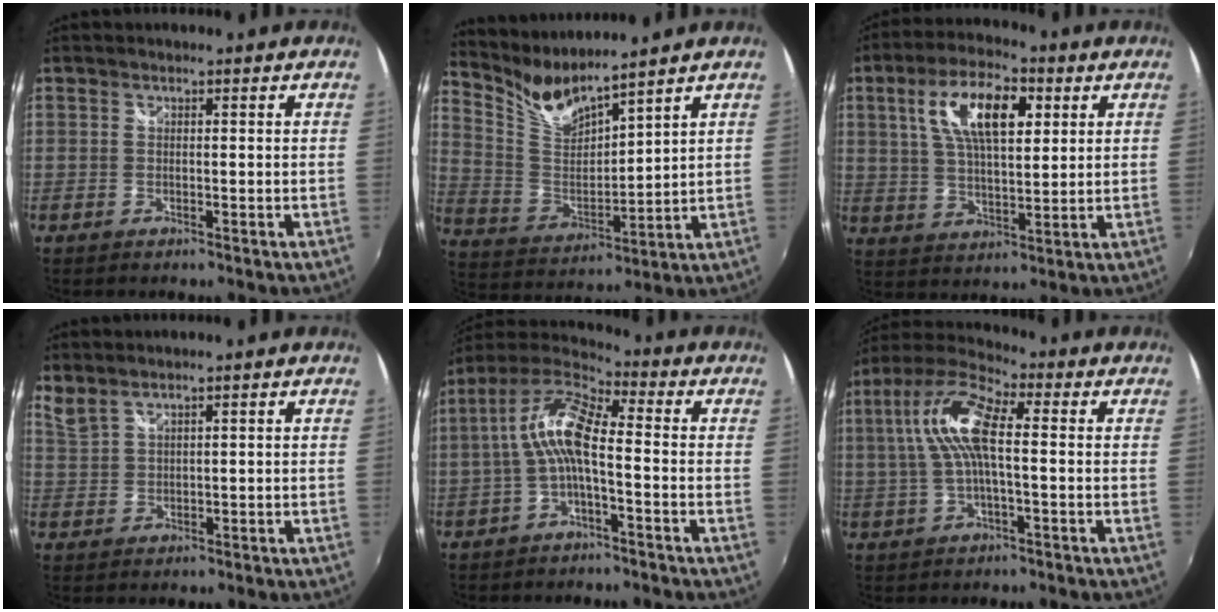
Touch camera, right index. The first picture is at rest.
{"total": 8.6, "force": [8.0, 0.2, 2.9], "torque": [-0.065, -0.023, 0.169]}
{"total": 12.7, "force": [4.5, 5.3, 10.6], "torque": [-0.193, 0.022, 0.081]}
{"total": 2.3, "force": [2.2, 0.2, 0.8], "torque": [-0.017, 0.003, 0.046]}
{"total": 9.7, "force": [-1.3, 2.8, 9.2], "torque": [-0.195, 0.020, -0.027]}
{"total": 11.5, "force": [1.2, 3.8, 10.8], "torque": [-0.219, 0.020, 0.019]}